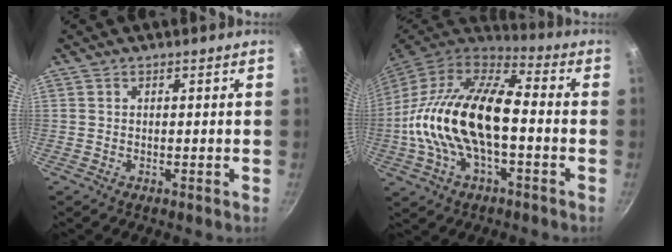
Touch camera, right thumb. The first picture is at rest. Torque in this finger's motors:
{"motor_torque": [0.48, 1.85, 1.54, -1.23, 0.56]}